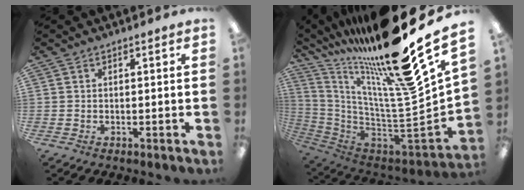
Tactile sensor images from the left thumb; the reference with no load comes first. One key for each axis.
{"total": 23.1, "fx": 17.3, "fy": 1.7, "fz": 15.2, "tx": -0.206, "ty": -0.172, "tz": 0.278}